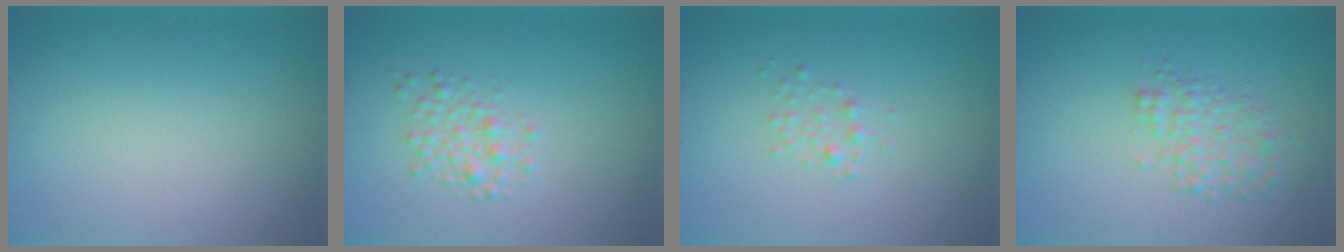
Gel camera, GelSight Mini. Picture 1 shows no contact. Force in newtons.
{"total": 2.1, "press": 2.1, "slide": 0.1}
{"total": 1.2, "press": 1.2, "slide": 0.0}
{"total": 2.6, "press": 2.6, "slide": 0.1}